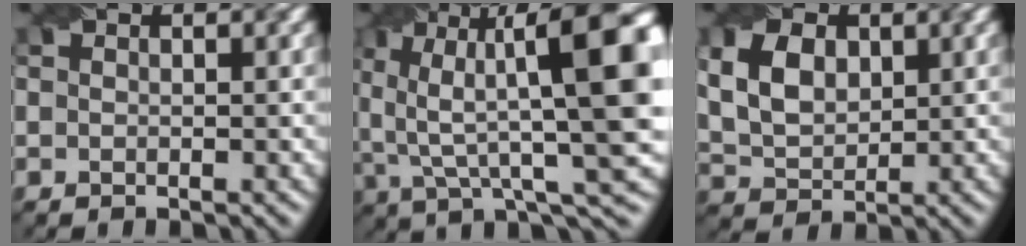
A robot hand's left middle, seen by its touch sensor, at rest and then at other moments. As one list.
[{"total": 15.3, "force": [4.5, 4.9, 13.8], "torque": [-0.248, 0.014, 0.086]}, {"total": 5.2, "force": [1.5, 3.5, 3.5], "torque": [-0.080, 0.004, 0.028]}]